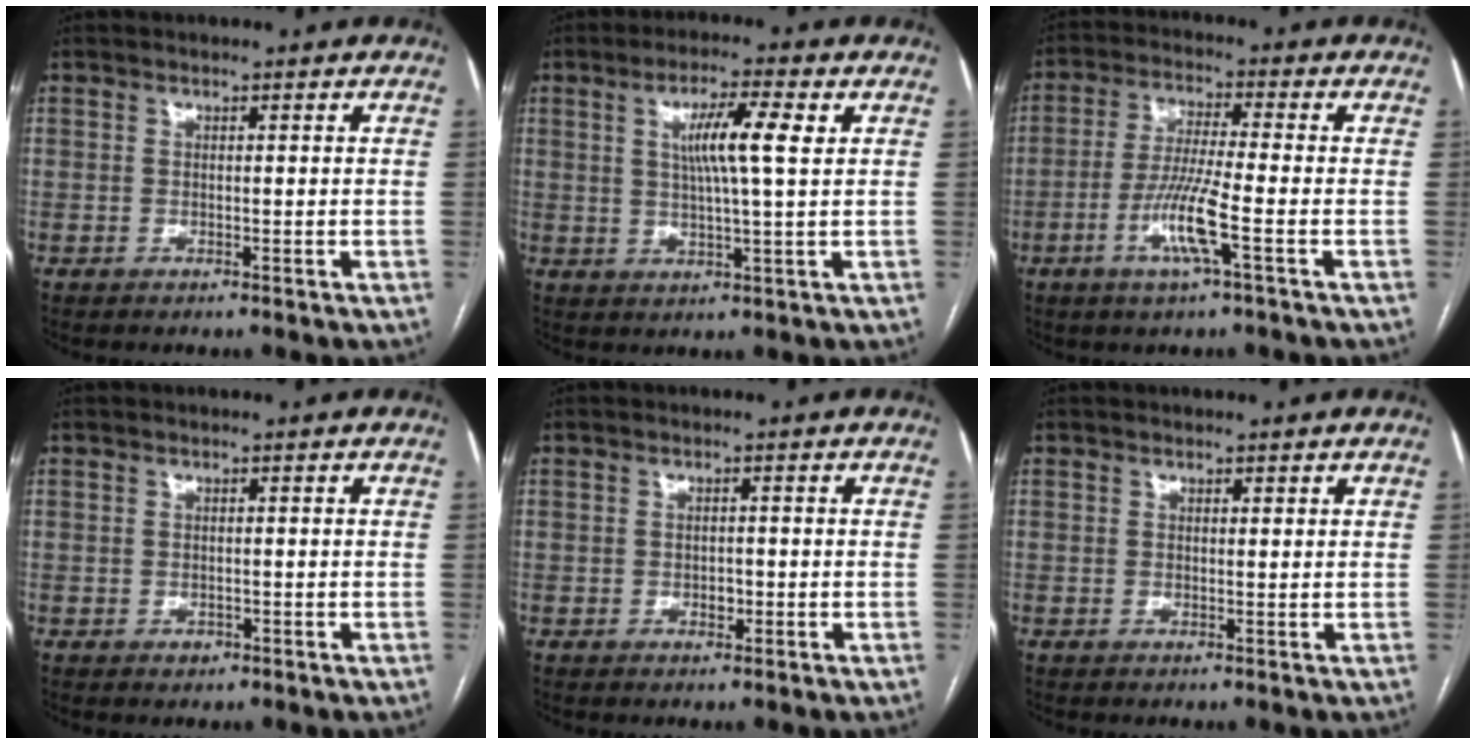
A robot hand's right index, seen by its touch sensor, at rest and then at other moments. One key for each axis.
{"total": 7.4, "fx": 2.1, "fy": 0.1, "fz": 7.1, "tx": -0.128, "ty": 0.006, "tz": 0.035}
{"total": 8.1, "fx": -3.1, "fy": -0.3, "fz": 7.5, "tx": -0.150, "ty": -0.009, "tz": -0.061}
{"total": 1.0, "fx": -0.4, "fy": 0.9, "fz": 0.3, "tx": -0.003, "ty": 0.002, "tz": -0.002}
{"total": 1.4, "fx": -0.4, "fy": 1.0, "fz": 0.9, "tx": -0.014, "ty": 0.002, "tz": -0.003}
{"total": 0.6, "fx": 0.5, "fy": 0.2, "fz": 0.2, "tx": -0.005, "ty": -0.002, "tz": 0.005}